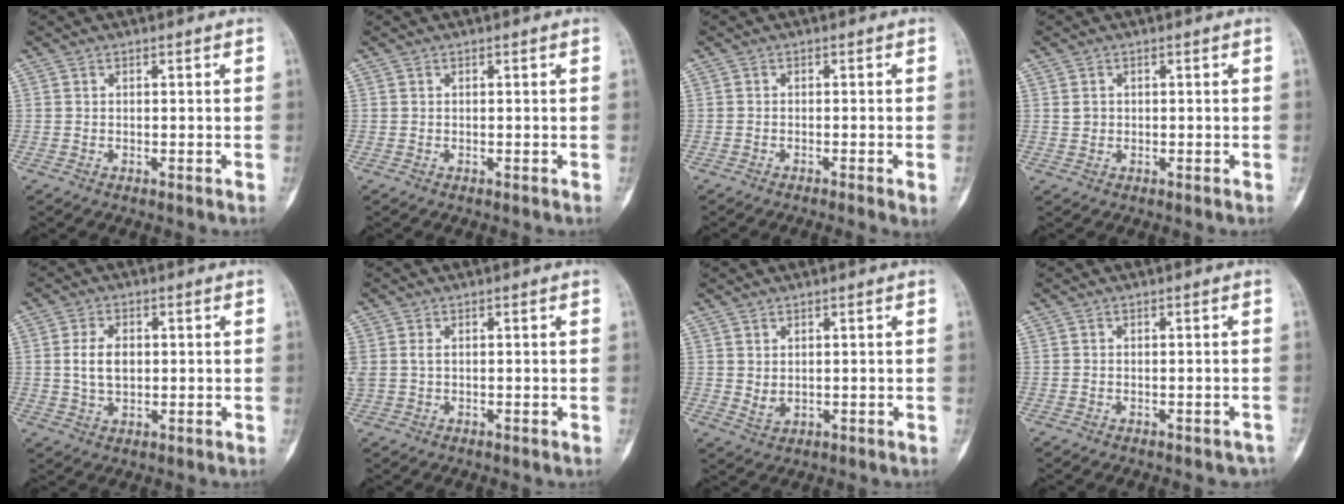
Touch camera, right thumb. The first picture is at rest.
{"total": 0.0}
{"total": 3.3, "force": [-2.1, -0.2, 2.6], "torque": [-0.043, -0.001, -0.030]}
{"total": 1.4, "force": [0.1, 1.3, 0.6], "torque": [-0.001, 0.002, 0.003]}
{"total": 5.7, "force": [0.5, 3.7, 4.4], "torque": [-0.074, 0.001, 0.010]}
{"total": 2.5, "force": [0.1, 1.7, 1.8], "torque": [-0.056, 0.007, 0.003]}
{"total": 2.2, "force": [0.3, 1.5, 1.6], "torque": [-0.021, -0.008, 0.014]}
{"total": 3.0, "force": [-2.5, 1.4, 0.8], "torque": [-0.009, 0.017, -0.024]}